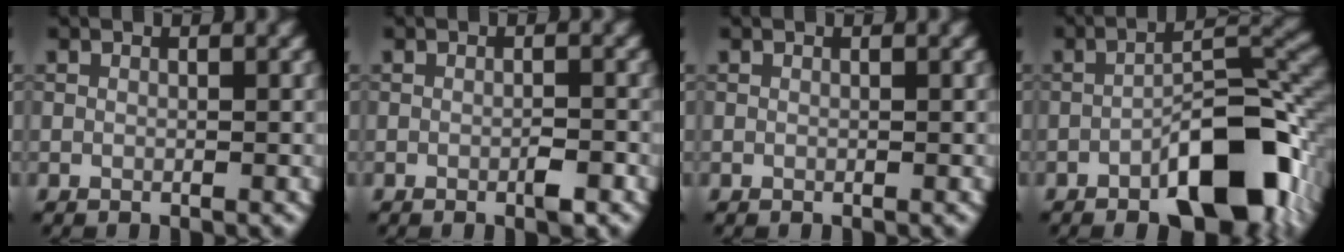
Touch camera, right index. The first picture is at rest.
{"total": 1.5, "force": [-0.7, 0.3, 1.3], "torque": [-0.021, 0.000, -0.012]}
{"total": 0.0}
{"total": 10.1, "force": [-4.8, 3.8, 8.0], "torque": [-0.110, 0.017, -0.080]}